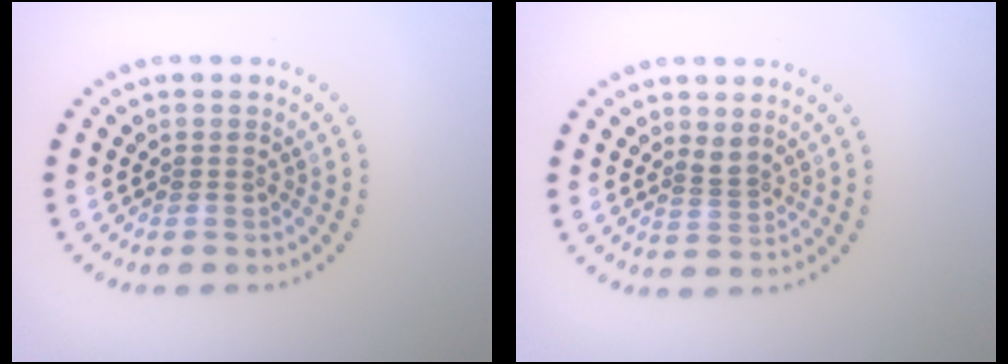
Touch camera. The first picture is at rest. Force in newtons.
{"total": 1.3, "press": 0.8, "slide": 1.0}